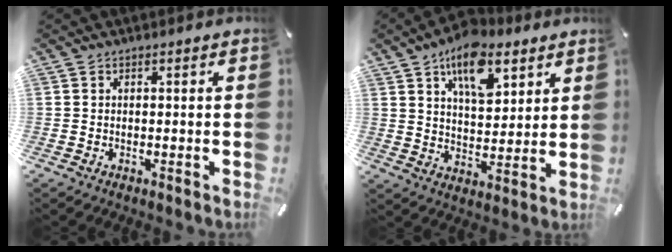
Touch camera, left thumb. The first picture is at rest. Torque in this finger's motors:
{"motor_torque": [0.46, 0.46, 1.62, -1.15, 0.29]}